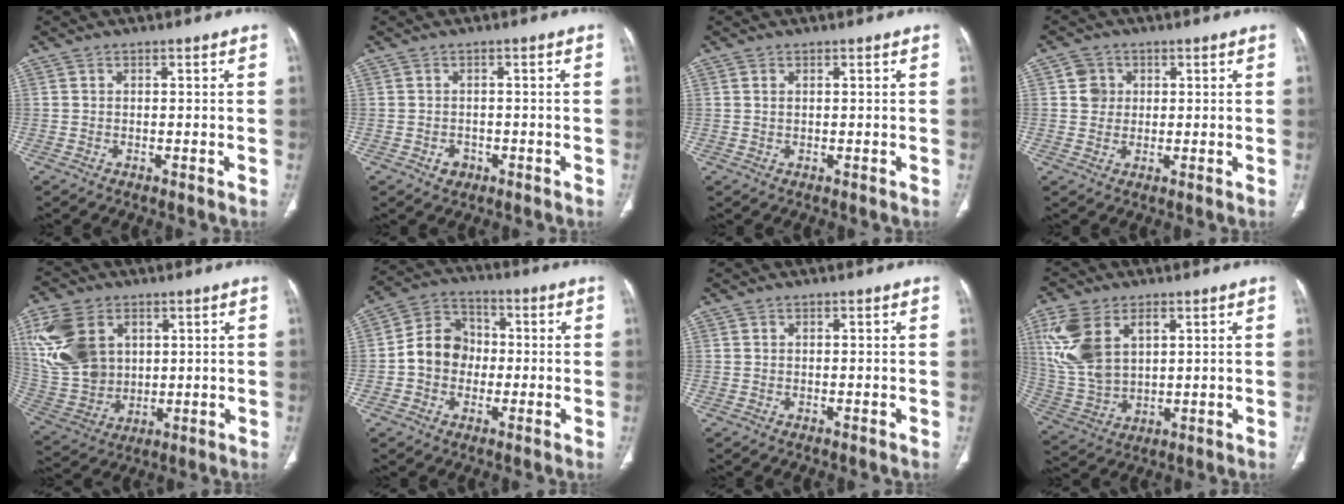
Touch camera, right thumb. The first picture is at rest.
{"total": 1.9, "force": [-0.8, 1.7, 0.6], "torque": [-0.001, 0.007, -0.007]}
{"total": 0.6, "force": [0.3, 0.3, 0.5], "torque": [-0.013, 0.003, 0.008]}
{"total": 3.5, "force": [0.9, 3.3, 0.8], "torque": [0.006, 0.000, 0.012]}
{"total": 16.7, "force": [5.3, 12.1, 10.2], "torque": [-0.203, -0.009, 0.119]}
{"total": 9.7, "force": [-1.0, 8.4, 4.9], "torque": [-0.063, 0.033, -0.031]}
{"total": 0.0}
{"total": 14.1, "force": [5.0, 8.5, 10.1], "torque": [-0.220, -0.006, 0.112]}